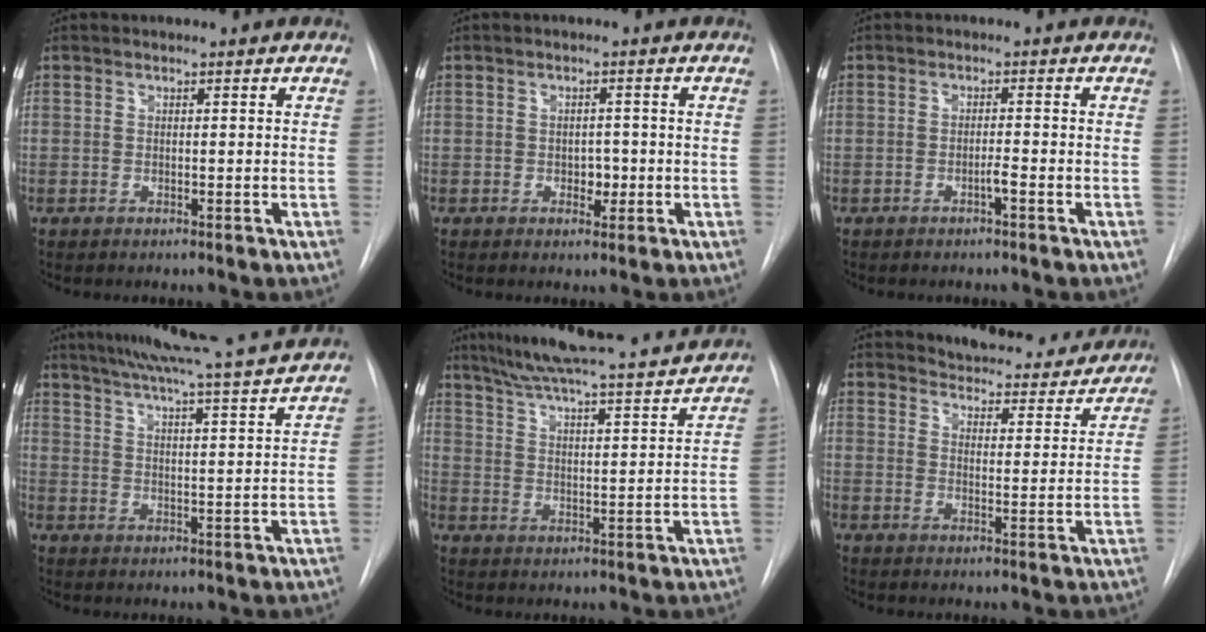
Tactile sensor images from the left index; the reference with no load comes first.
{"total": 2.1, "force": [-0.5, 1.5, 1.4], "torque": [-0.016, 0.004, -0.004]}
{"total": 1.2, "force": [-0.8, 0.0, 0.9], "torque": [-0.018, 0.002, -0.015]}
{"total": 18.5, "force": [16.5, -0.7, 8.1], "torque": [-0.143, -0.012, 0.224]}
{"total": 21.0, "force": [18.9, 1.4, 9.1], "torque": [-0.152, -0.006, 0.265]}
{"total": 14.6, "force": [13.9, 3.7, 2.4], "torque": [-0.005, -0.023, 0.160]}